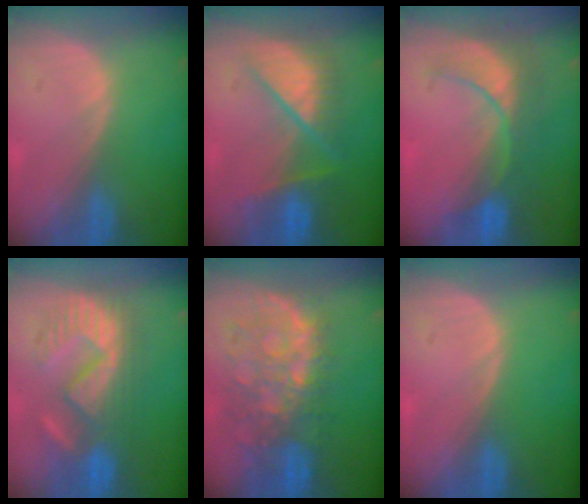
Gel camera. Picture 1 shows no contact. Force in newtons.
{"total": 8.0, "press": 8.0, "slide": 0.4}
{"total": 8.4, "press": 7.8, "slide": 3.1}
{"total": 9.7, "press": 9.7, "slide": 0.3}
{"total": 10.4, "press": 9.4, "slide": 4.6}
{"total": 0.0}